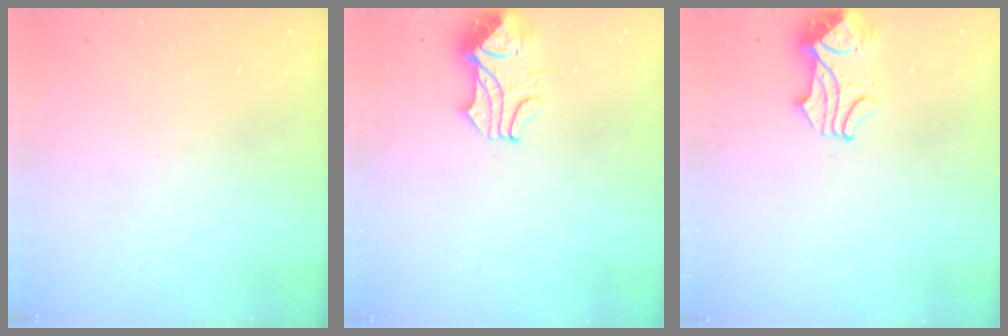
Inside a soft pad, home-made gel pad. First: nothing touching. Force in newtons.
{"total": 2.2, "press": 2.0, "slide": 0.9}
{"total": 2.2, "press": 2.1, "slide": 0.5}